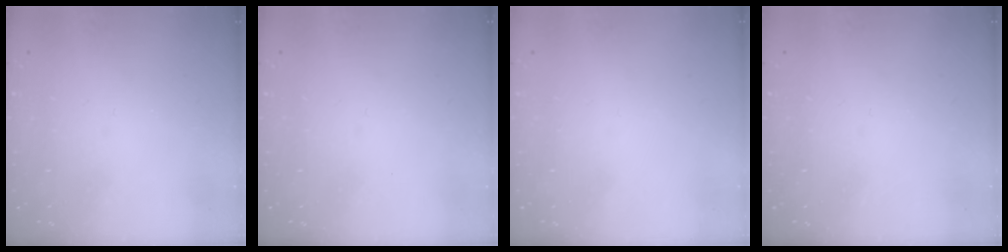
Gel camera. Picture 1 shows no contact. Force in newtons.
{"total": 0.0}
{"total": 1.6, "press": 1.6, "slide": 0.1}
{"total": 0.0}